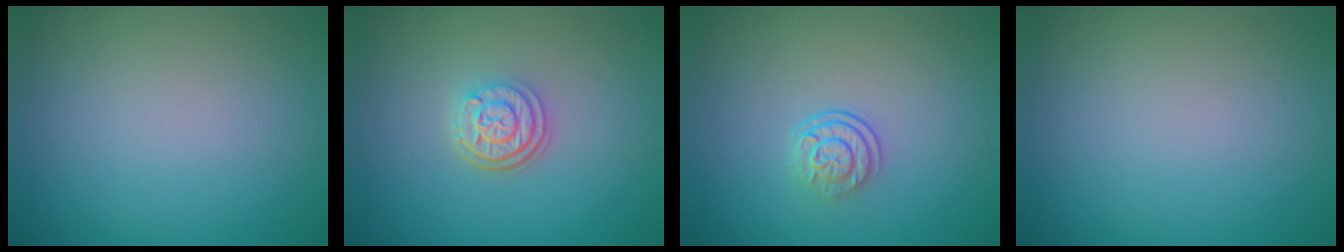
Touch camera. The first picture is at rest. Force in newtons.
{"total": 3.1, "press": 2.4, "slide": 2.0}
{"total": 2.6, "press": 1.8, "slide": 1.9}
{"total": 0.0}